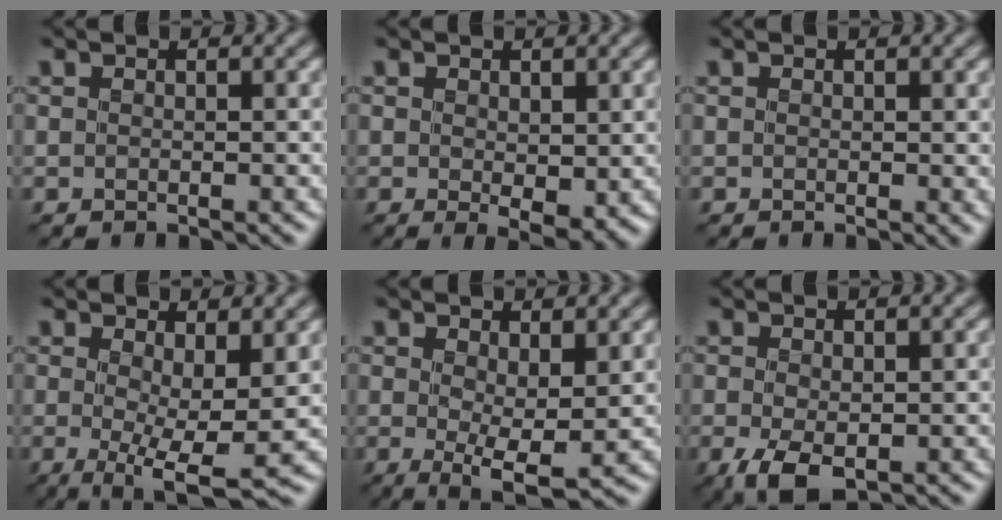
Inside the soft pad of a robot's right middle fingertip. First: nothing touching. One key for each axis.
{"total": 2.5, "fx": 0.4, "fy": 1.0, "fz": 2.2, "tx": -0.038, "ty": -0.009, "tz": 0.013}
{"total": 0.7, "fx": 0.3, "fy": 0.1, "fz": 0.7, "tx": -0.008, "ty": -0.002, "tz": 0.003}
{"total": 6.5, "fx": -0.1, "fy": 1.7, "fz": 6.2, "tx": -0.101, "ty": -0.016, "tz": 0.000}
{"total": 4.5, "fx": 0.4, "fy": 1.3, "fz": 4.3, "tx": -0.074, "ty": -0.013, "tz": 0.009}
{"total": 3.6, "fx": -1.2, "fy": 1.9, "fz": 2.8, "tx": -0.067, "ty": -0.013, "tz": -0.020}